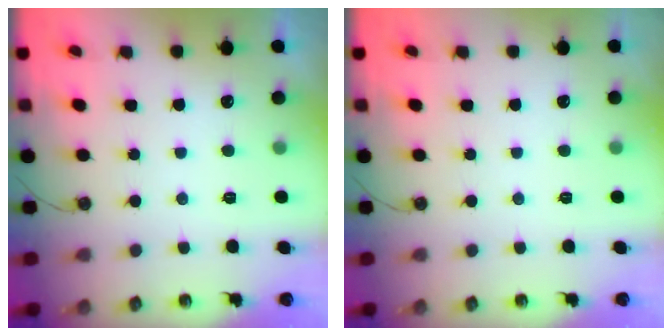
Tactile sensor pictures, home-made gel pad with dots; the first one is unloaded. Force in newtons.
{"total": 0.0}